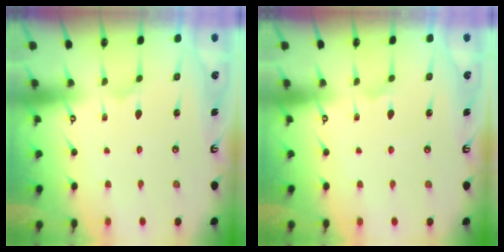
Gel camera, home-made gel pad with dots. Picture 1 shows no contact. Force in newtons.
{"total": 2.9, "press": 2.9, "slide": 0.1}